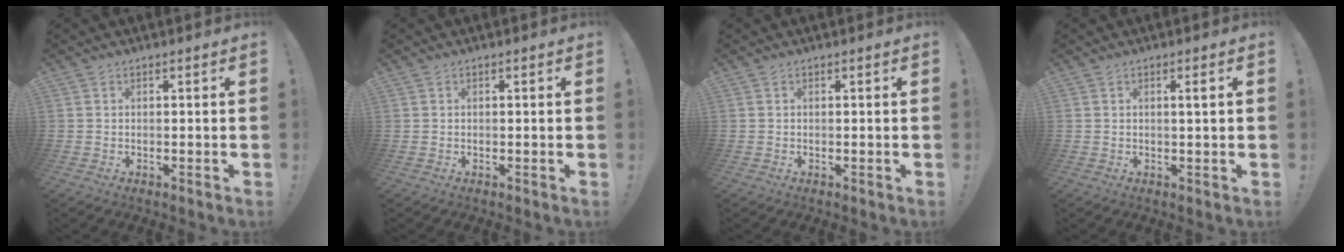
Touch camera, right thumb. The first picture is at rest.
{"total": 0.0}
{"total": 0.0}
{"total": 2.3, "force": [0.5, -0.3, 2.3], "torque": [-0.028, -0.006, 0.004]}